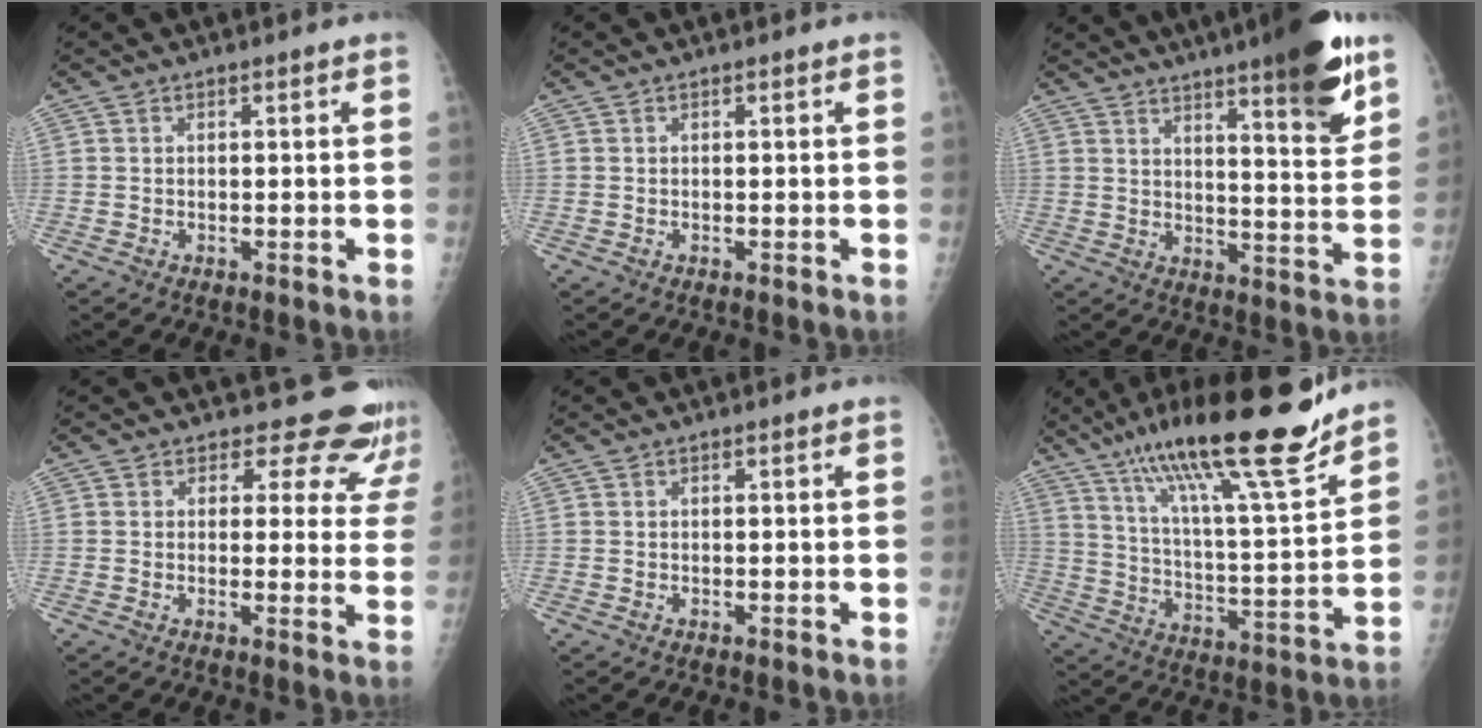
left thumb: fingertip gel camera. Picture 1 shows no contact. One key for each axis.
{"total": 0.0}
{"total": 16.7, "fx": 10.6, "fy": 2.7, "fz": 12.7, "tx": -0.153, "ty": -0.055, "tz": 0.151}
{"total": 11.2, "fx": 10.3, "fy": 4.5, "fz": 0.6, "tx": 0.050, "ty": -0.068, "tz": 0.089}
{"total": 0.0}
{"total": 23.1, "fx": 17.1, "fy": 3.1, "fz": 15.2, "tx": -0.234, "ty": -0.069, "tz": 0.290}